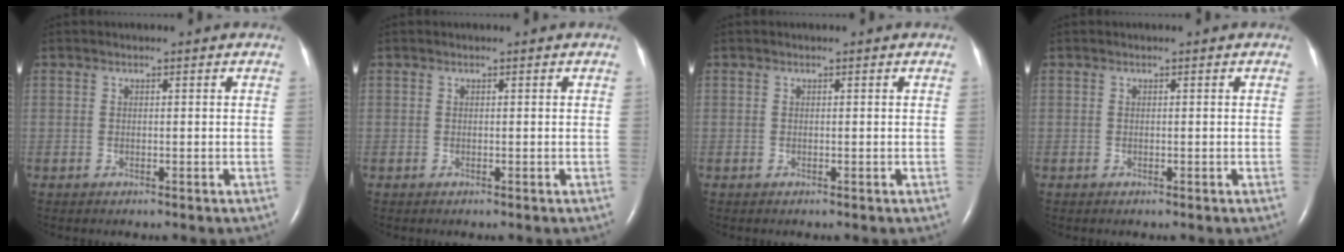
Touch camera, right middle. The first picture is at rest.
{"total": 0.0}
{"total": 0.0}
{"total": 0.0}